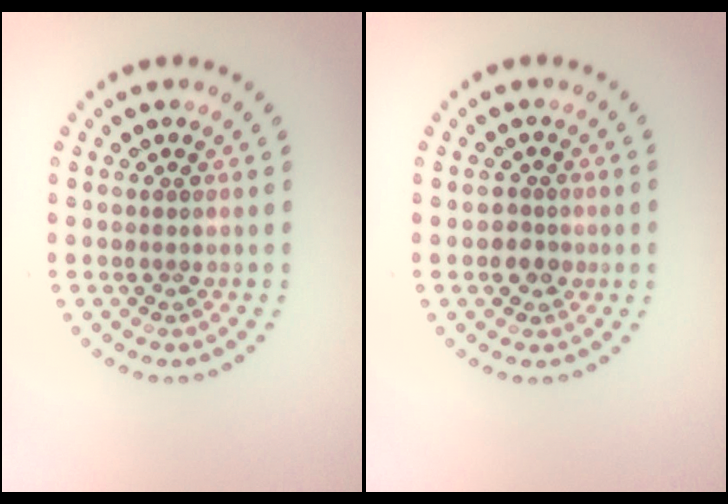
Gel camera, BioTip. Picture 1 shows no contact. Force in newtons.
{"total": 1.7, "press": 1.6, "slide": 0.7}